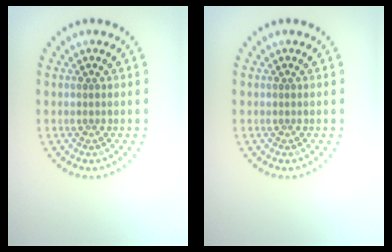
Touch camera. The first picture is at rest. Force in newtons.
{"total": 0.0}